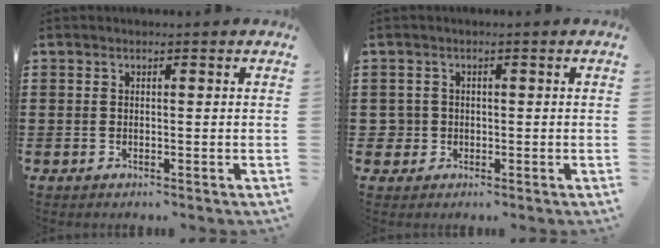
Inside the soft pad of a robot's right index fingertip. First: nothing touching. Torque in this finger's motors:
{"motor_torque": [1.07, 1.07, -0.01, -0.01]}